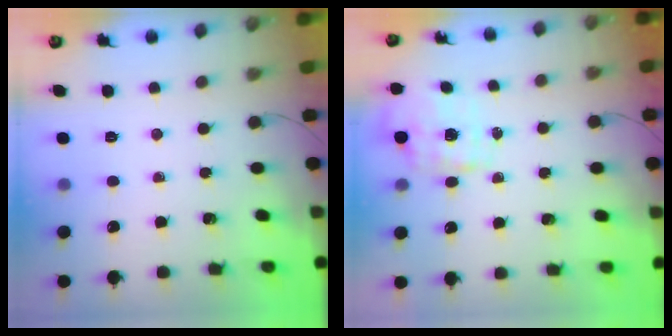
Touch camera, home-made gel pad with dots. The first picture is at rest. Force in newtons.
{"total": 1.7, "press": 1.6, "slide": 0.5}